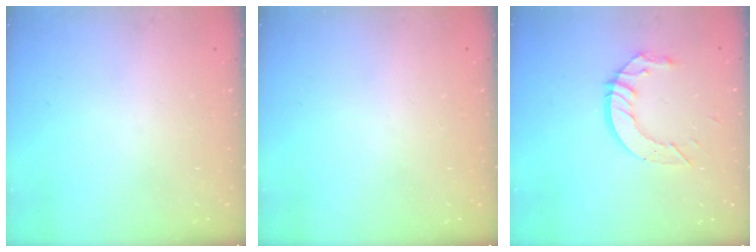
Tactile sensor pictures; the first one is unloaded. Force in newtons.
{"total": 0.0}
{"total": 8.9, "press": 8.9, "slide": 0.7}